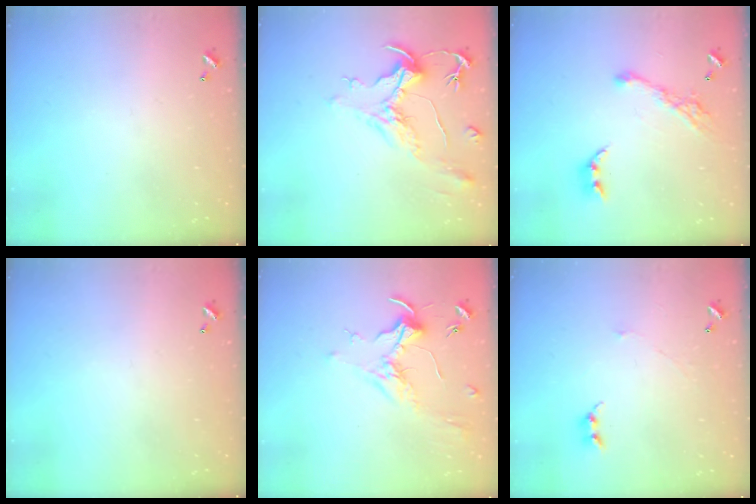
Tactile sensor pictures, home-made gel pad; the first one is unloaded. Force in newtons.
{"total": 2.2, "press": 1.8, "slide": 1.3}
{"total": 11.5, "press": 11.4, "slide": 1.1}
{"total": 0.0}
{"total": 1.9, "press": 1.8, "slide": 0.8}
{"total": 1.5, "press": 1.4, "slide": 0.2}